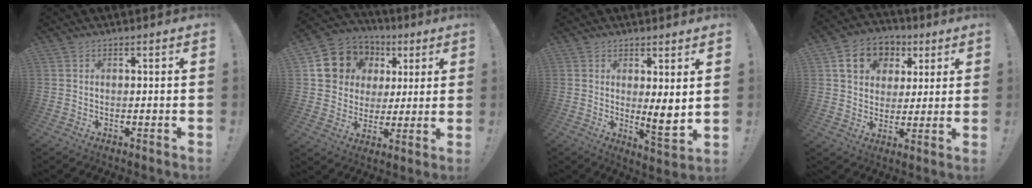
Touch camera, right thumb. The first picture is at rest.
{"total": 12.5, "force": [4.7, 11.0, 3.6], "torque": [-0.054, -0.022, 0.107]}
{"total": 6.1, "force": [1.9, 0.9, 5.7], "torque": [-0.058, -0.038, 0.032]}
{"total": 12.7, "force": [5.4, 10.2, 5.3], "torque": [-0.066, -0.020, 0.105]}